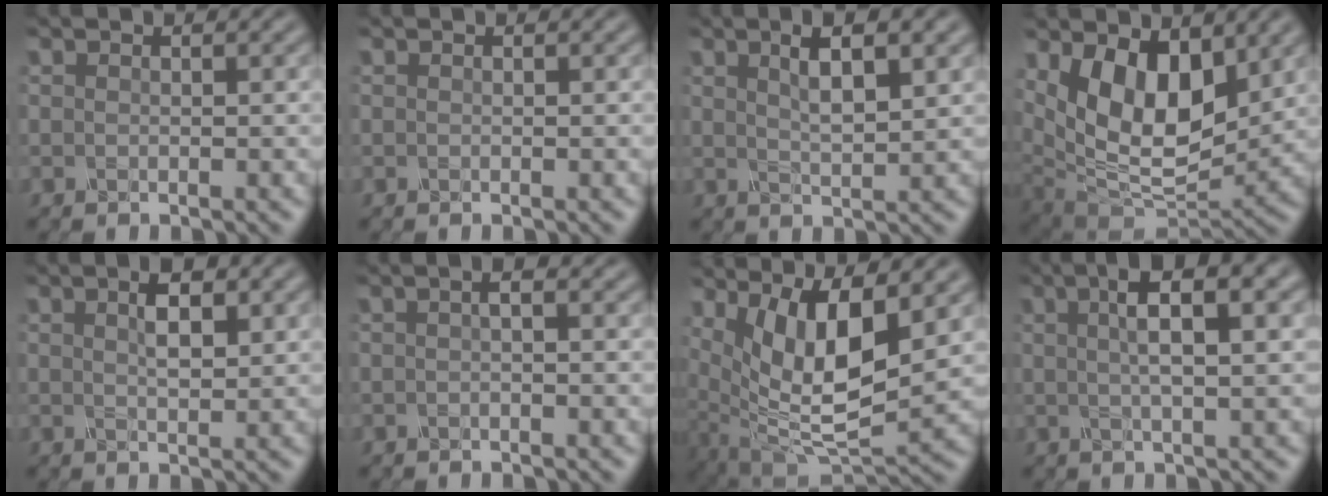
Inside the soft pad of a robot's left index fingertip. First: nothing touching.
{"total": 0.0}
{"total": 4.4, "force": [1.7, 1.1, 3.9], "torque": [-0.069, 0.003, 0.036]}
{"total": 9.8, "force": [2.9, 5.6, 7.5], "torque": [-0.135, -0.016, 0.057]}
{"total": 2.8, "force": [0.8, 0.9, 2.5], "torque": [-0.050, 0.005, 0.023]}
{"total": 1.8, "force": [0.4, 0.7, 1.6], "torque": [-0.014, 0.005, -0.006]}
{"total": 10.8, "force": [3.3, 3.9, 9.6], "torque": [-0.180, -0.010, 0.071]}
{"total": 6.1, "force": [1.7, 1.4, 5.7], "torque": [-0.090, 0.012, 0.031]}